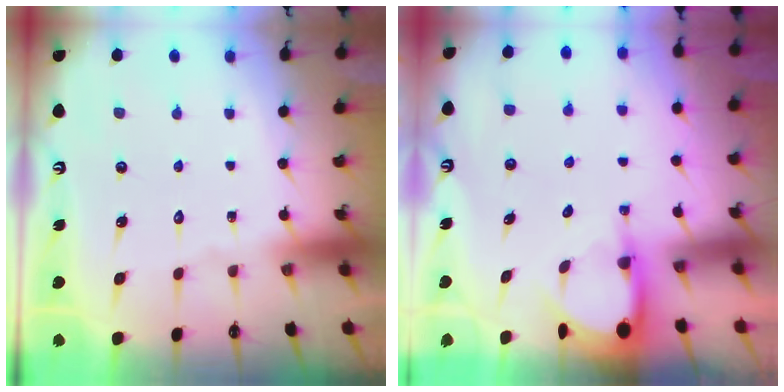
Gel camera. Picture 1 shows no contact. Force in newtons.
{"total": 3.6, "press": 3.6, "slide": 0.3}